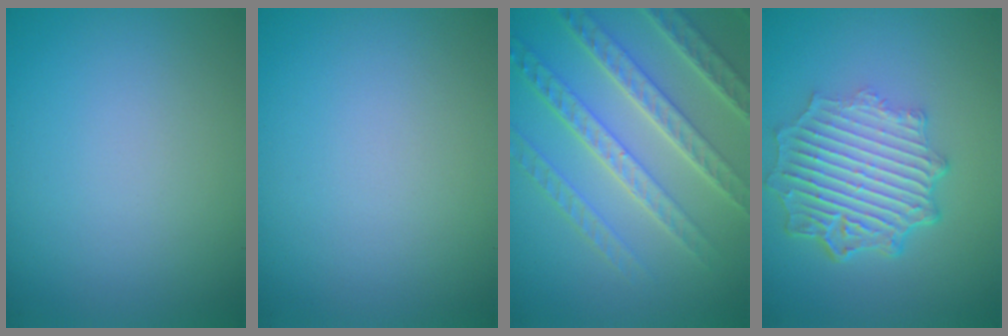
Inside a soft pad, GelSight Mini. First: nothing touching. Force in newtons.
{"total": 0.0}
{"total": 7.5, "press": 5.6, "slide": 5.0}
{"total": 6.9, "press": 5.0, "slide": 4.7}